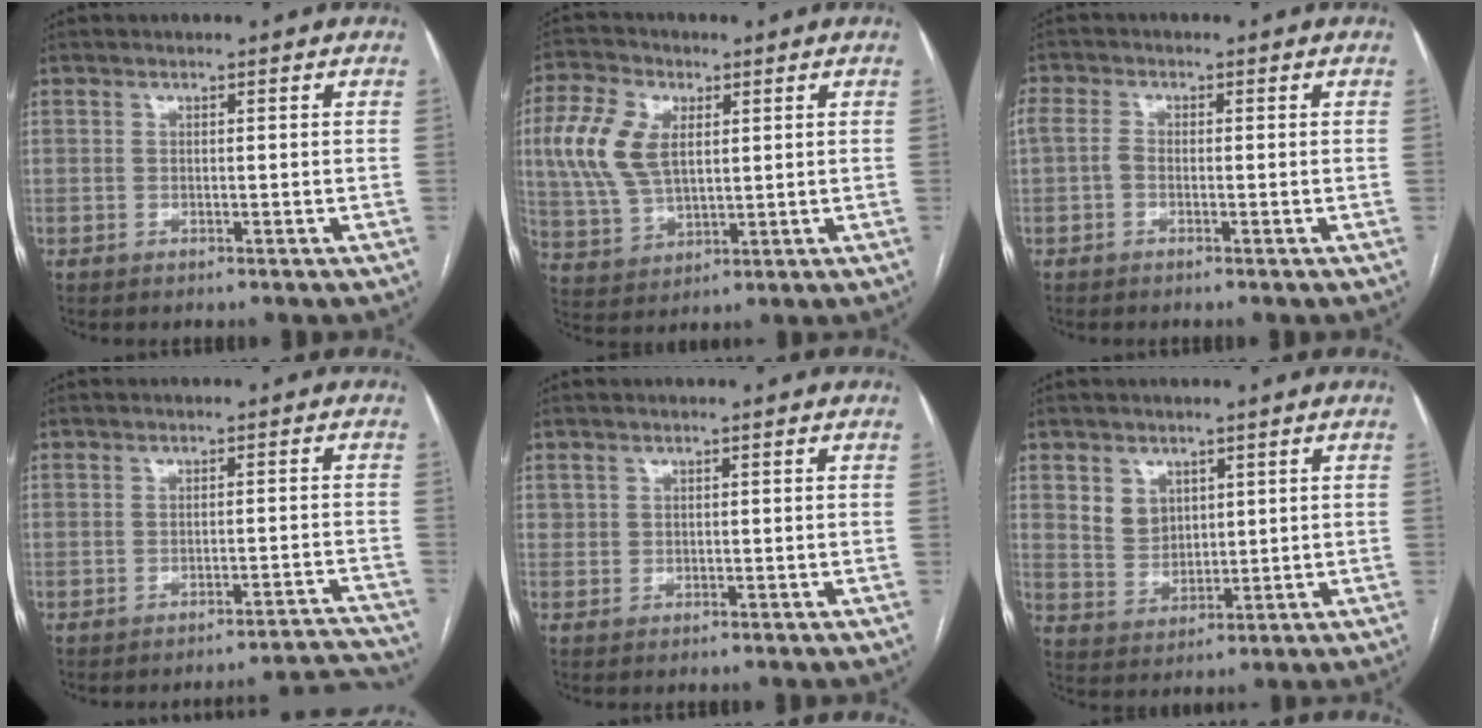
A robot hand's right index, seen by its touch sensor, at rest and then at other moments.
{"total": 10.7, "force": [2.6, 6.2, 8.4], "torque": [-0.204, 0.018, 0.055]}
{"total": 2.0, "force": [-0.6, 1.2, 1.5], "torque": [-0.031, 0.004, -0.015]}
{"total": 8.9, "force": [-8.9, -0.9, -0.3], "torque": [0.027, 0.012, -0.104]}
{"total": 0.5, "force": [0.2, 0.5, 0.0], "torque": [0.005, 0.005, 0.004]}
{"total": 4.9, "force": [2.3, 3.9, 1.8], "torque": [-0.041, 0.006, 0.055]}